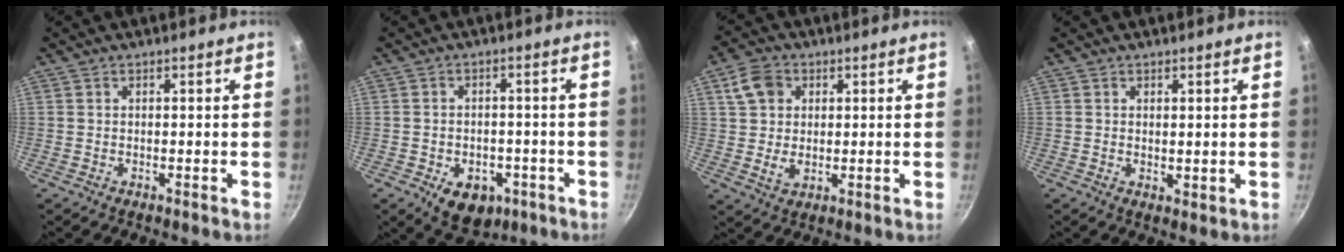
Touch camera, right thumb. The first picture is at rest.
{"total": 9.4, "force": [-3.9, 6.4, 5.6], "torque": [-0.047, 0.013, -0.041]}
{"total": 7.9, "force": [2.3, 6.2, 4.3], "torque": [-0.065, -0.007, 0.037]}
{"total": 1.6, "force": [0.9, 0.8, 1.0], "torque": [-0.010, -0.015, 0.012]}